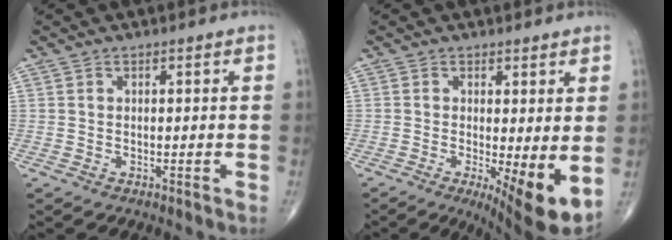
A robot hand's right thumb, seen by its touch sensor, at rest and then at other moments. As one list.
[{"total": 8.7, "force": [-1.2, 2.3, 8.3], "torque": [-0.123, -0.022, -0.014]}]